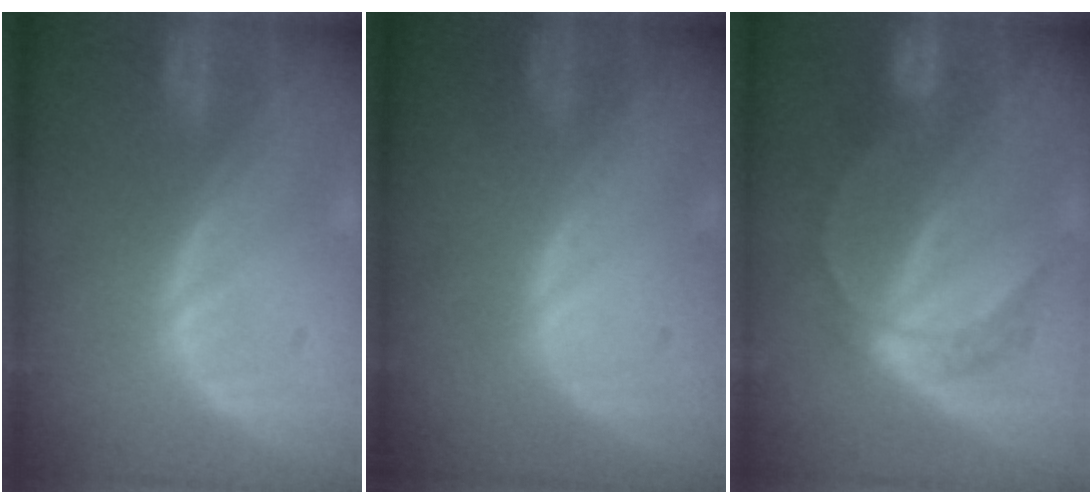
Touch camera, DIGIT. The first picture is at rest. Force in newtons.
{"total": 0.0}
{"total": 5.4, "press": 5.4, "slide": 0.3}